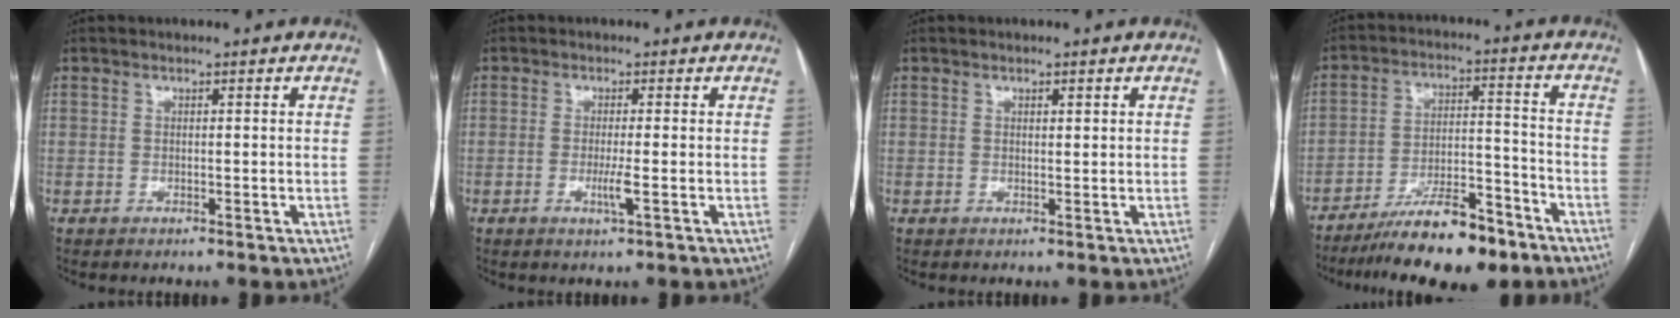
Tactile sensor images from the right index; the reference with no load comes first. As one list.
[{"total": 2.5, "force": [-0.7, -0.3, 2.4], "torque": [-0.047, -0.007, -0.013]}, {"total": 0.8, "force": [0.5, 0.2, 0.6], "torque": [-0.012, -0.001, 0.006]}, {"total": 13.9, "force": [-10.4, 3.2, 8.7], "torque": [-0.142, 0.004, -0.173]}]